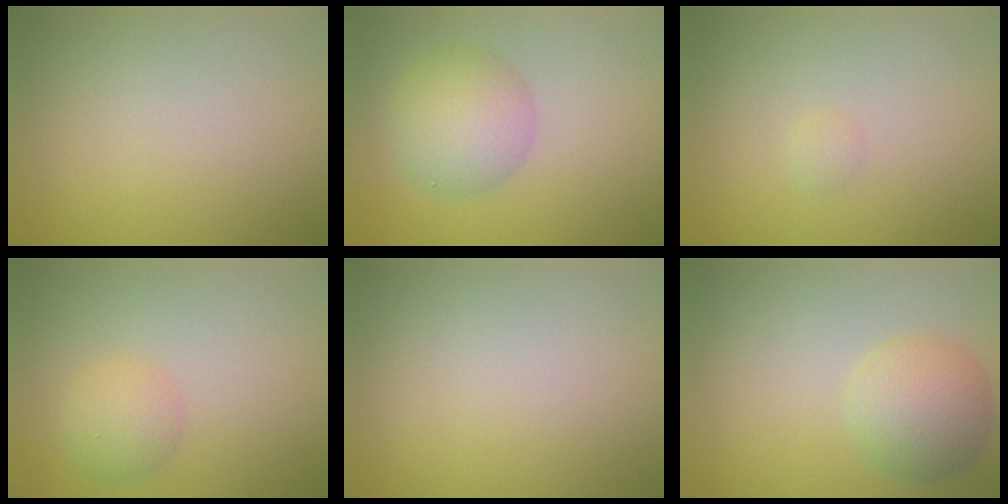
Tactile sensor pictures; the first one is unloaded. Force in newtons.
{"total": 4.8, "press": 4.8, "slide": 0.2}
{"total": 0.5, "press": 0.5, "slide": 0.0}
{"total": 2.2, "press": 2.2, "slide": 0.0}
{"total": 0.0}
{"total": 4.2, "press": 4.2, "slide": 0.1}